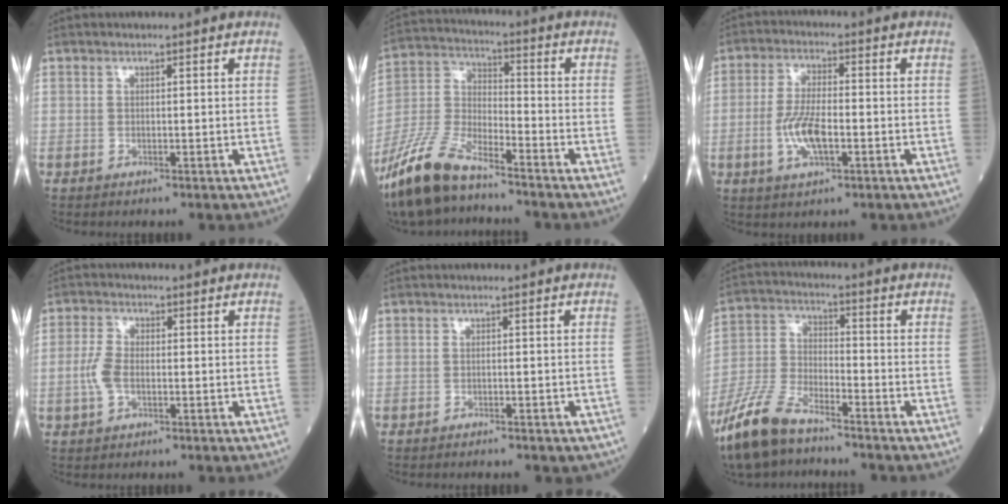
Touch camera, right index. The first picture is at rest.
{"total": 13.9, "force": [-10.6, 3.7, 8.2], "torque": [-0.182, -0.016, -0.207]}
{"total": 7.2, "force": [-2.0, 2.2, 6.6], "torque": [-0.138, 0.000, -0.038]}
{"total": 4.0, "force": [-0.9, 2.0, 3.3], "torque": [-0.086, 0.008, -0.022]}
{"total": 3.4, "force": [-2.8, 1.0, 1.7], "torque": [-0.020, -0.006, -0.027]}
{"total": 11.8, "force": [-9.0, 3.5, 6.8], "torque": [-0.156, -0.023, -0.179]}